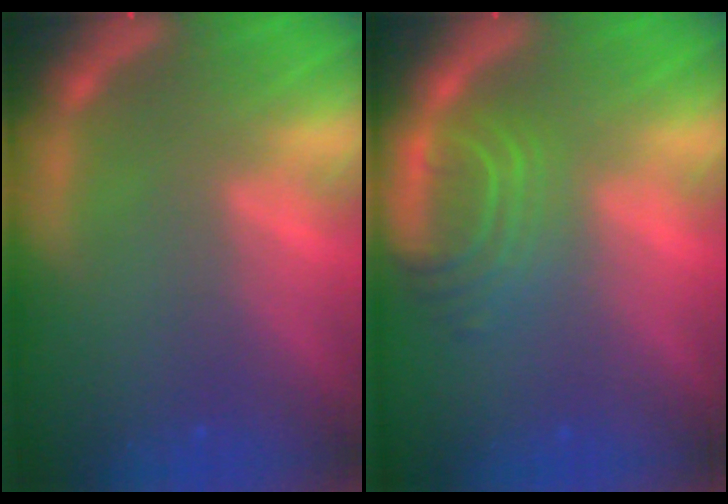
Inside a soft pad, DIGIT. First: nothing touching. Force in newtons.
{"total": 5.0}